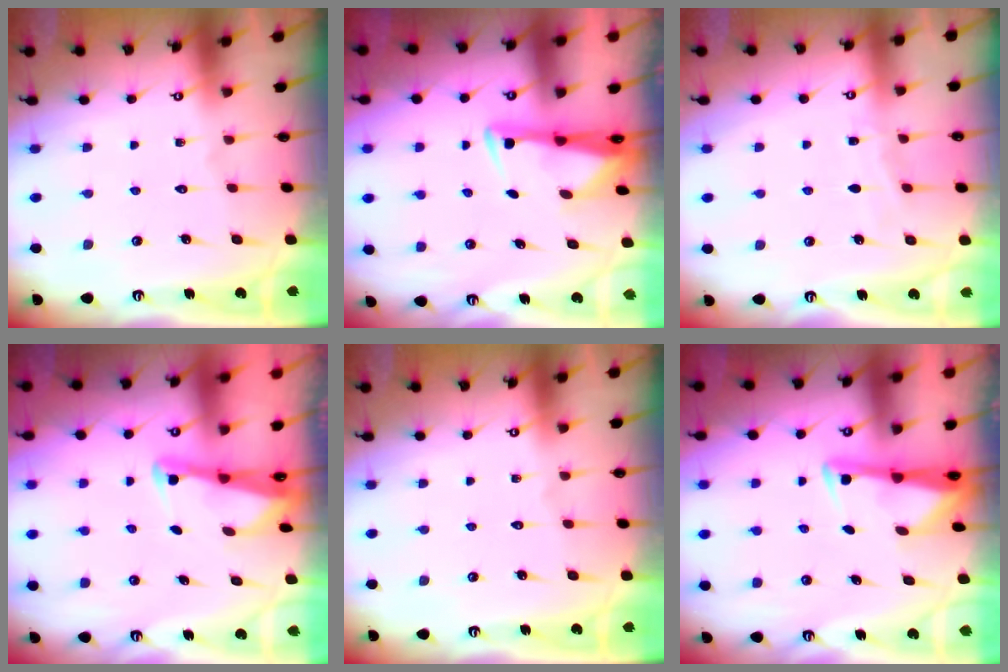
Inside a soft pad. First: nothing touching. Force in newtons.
{"total": 2.9, "press": 2.8, "slide": 0.9}
{"total": 4.8, "press": 4.8, "slide": 0.6}
{"total": 2.4, "press": 2.4, "slide": 0.2}
{"total": 0.0}
{"total": 3.1, "press": 3.1, "slide": 0.5}